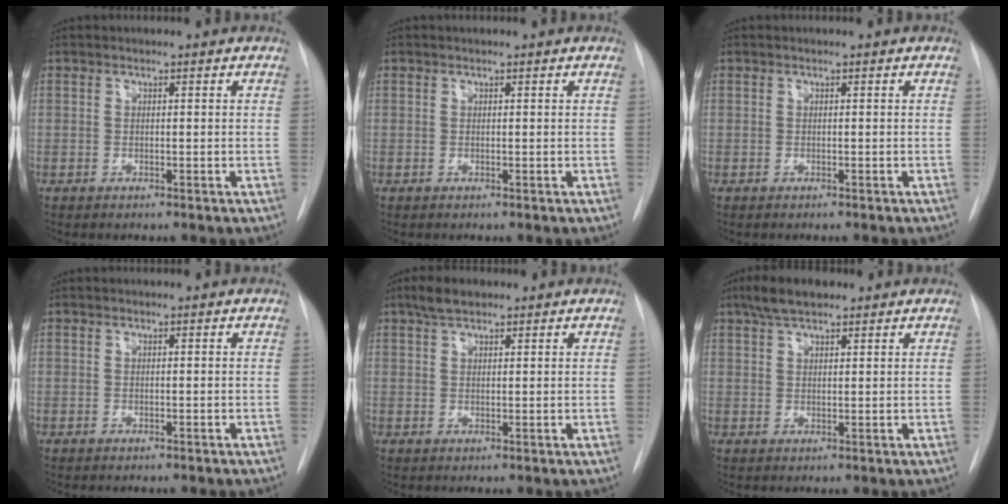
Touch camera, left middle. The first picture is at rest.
{"total": 0.0}
{"total": 0.5, "force": [-0.5, 0.1, 0.2], "torque": [0.000, -0.001, -0.008]}
{"total": 0.8, "force": [-0.7, 0.1, 0.3], "torque": [-0.004, -0.001, -0.012]}
{"total": 3.2, "force": [2.4, 1.3, 1.7], "torque": [-0.036, 0.011, 0.041]}
{"total": 5.0, "force": [3.6, 1.8, 2.9], "torque": [-0.060, 0.017, 0.064]}